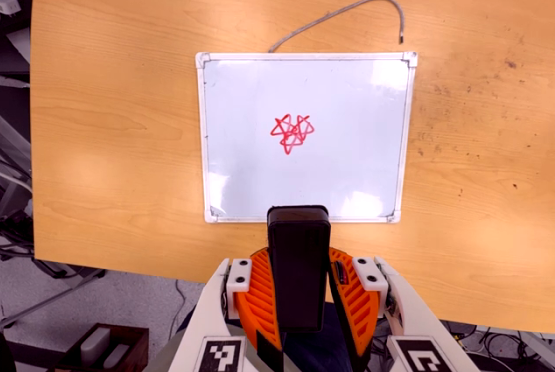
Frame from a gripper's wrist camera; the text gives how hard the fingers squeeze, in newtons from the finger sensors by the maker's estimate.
{"total": 8.8, "left": 7.8, "right": 9.9}